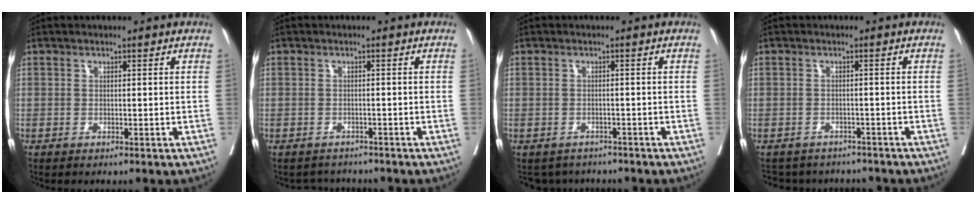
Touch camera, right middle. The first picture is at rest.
{"total": 2.7, "force": [-2.5, 0.8, -0.6], "torque": [0.009, -0.002, -0.040]}
{"total": 4.0, "force": [-3.6, 1.8, -0.3], "torque": [0.010, 0.003, -0.049]}
{"total": 7.4, "force": [-6.9, 2.7, 0.5], "torque": [-0.006, 0.011, -0.083]}